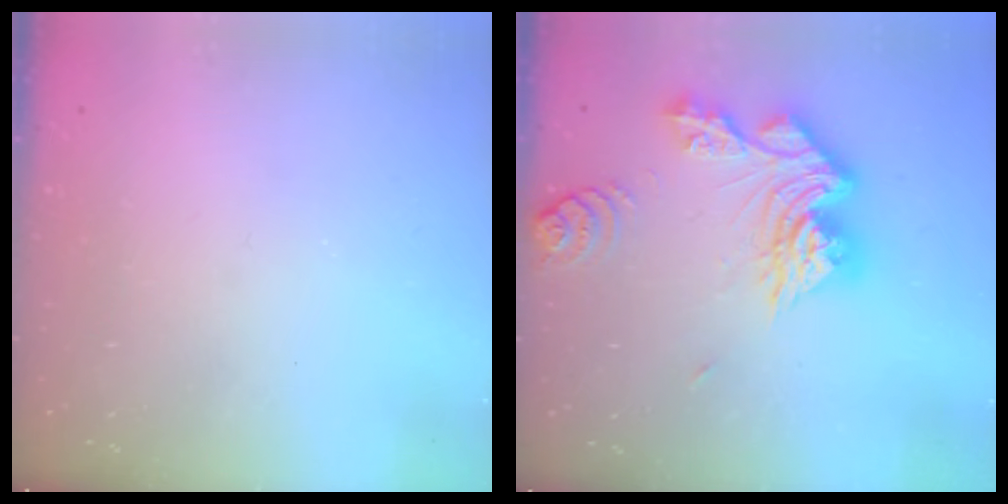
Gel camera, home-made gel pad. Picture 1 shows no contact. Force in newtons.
{"total": 17.0, "press": 16.9, "slide": 1.8}